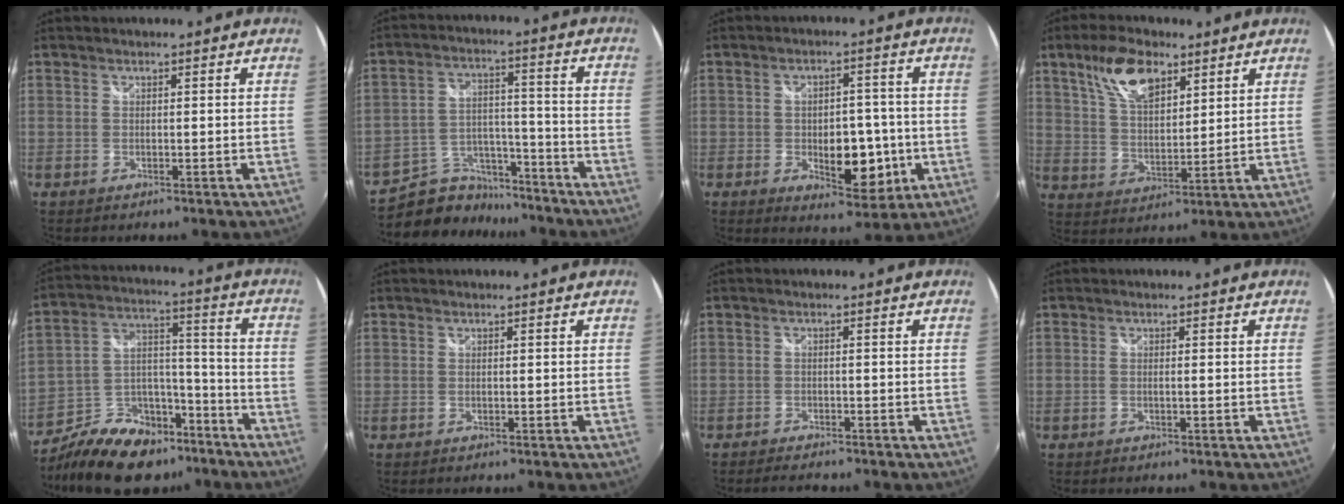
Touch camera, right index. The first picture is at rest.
{"total": 11.9, "force": [-9.9, 5.9, 2.9], "torque": [-0.066, 0.032, -0.152]}
{"total": 10.4, "force": [-2.6, 5.6, 8.3], "torque": [-0.127, -0.006, -0.026]}
{"total": 11.1, "force": [6.5, 5.0, 7.5], "torque": [-0.139, 0.018, 0.124]}
{"total": 19.3, "force": [-13.7, 10.3, 9.0], "torque": [-0.189, 0.038, -0.210]}
{"total": 0.0}
{"total": 3.8, "force": [-3.4, 0.9, 1.4], "torque": [-0.041, -0.012, -0.058]}
{"total": 0.7, "force": [-0.3, -0.1, 0.6], "torque": [-0.010, 0.000, -0.007]}